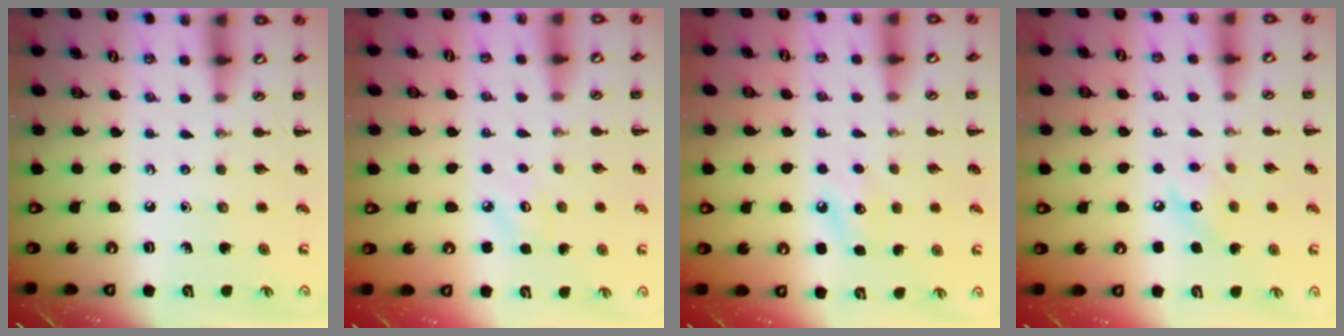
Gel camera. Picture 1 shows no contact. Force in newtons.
{"total": 2.9, "press": 2.8, "slide": 0.7}
{"total": 7.6, "press": 7.4, "slide": 1.7}
{"total": 7.3, "press": 7.3, "slide": 0.8}